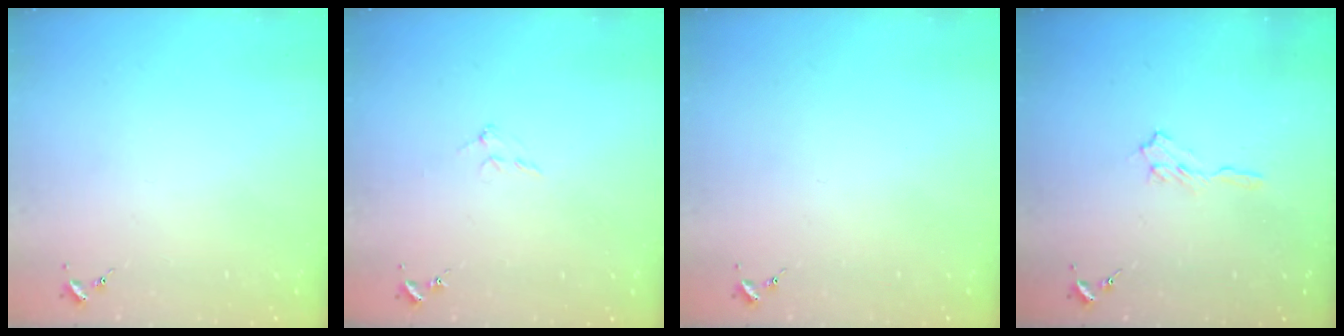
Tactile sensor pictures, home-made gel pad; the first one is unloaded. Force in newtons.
{"total": 5.0, "press": 5.0, "slide": 0.9}
{"total": 0.0}
{"total": 5.8, "press": 5.7, "slide": 0.6}